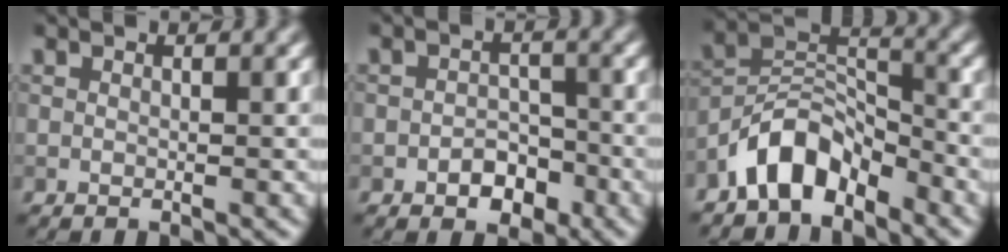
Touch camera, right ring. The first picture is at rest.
{"total": 2.7, "force": [-1.4, 1.9, 1.4], "torque": [-0.013, 0.003, -0.023]}
{"total": 6.0, "force": [-4.4, 2.8, 3.0], "torque": [-0.043, 0.014, -0.091]}